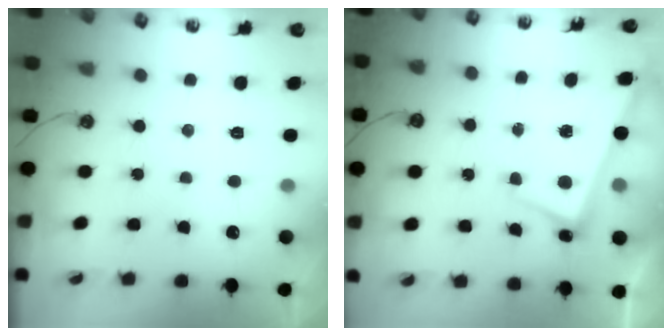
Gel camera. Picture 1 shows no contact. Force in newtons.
{"total": 2.6, "press": 2.4, "slide": 0.9}